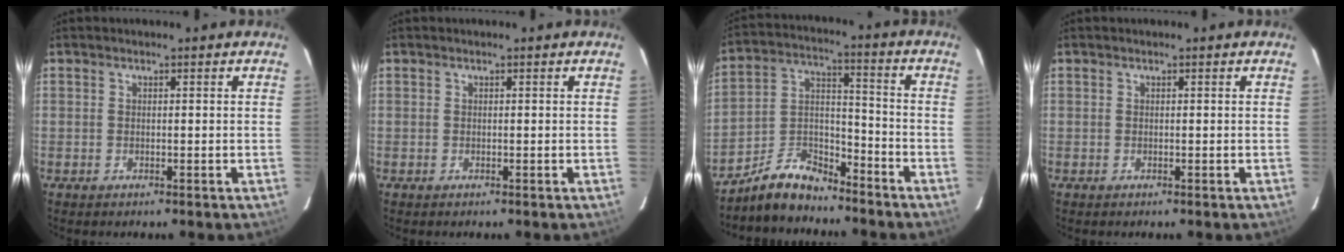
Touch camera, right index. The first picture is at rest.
{"total": 0.0}
{"total": 9.6, "force": [-8.0, 3.9, 3.8], "torque": [-0.088, 0.034, -0.149]}
{"total": 0.0}